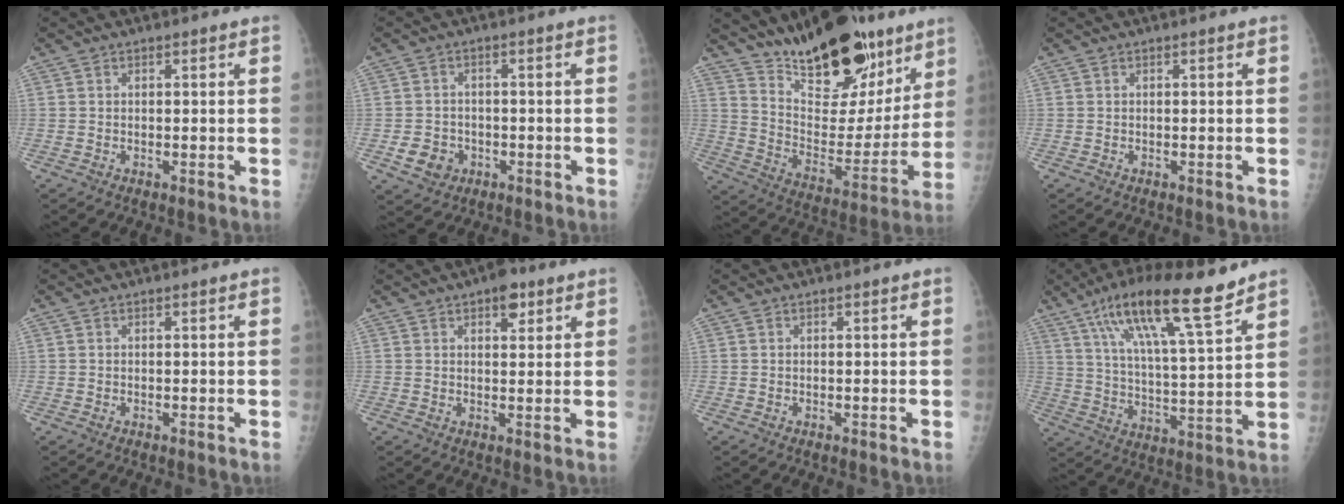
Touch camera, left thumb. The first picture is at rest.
{"total": 5.0, "force": [-1.6, 4.4, 1.8], "torque": [-0.014, 0.007, -0.020]}
{"total": 24.6, "force": [17.2, 10.3, 14.2], "torque": [-0.175, -0.090, 0.275]}
{"total": 0.0}
{"total": 0.0}
{"total": 4.8, "force": [2.8, 2.4, 3.2], "torque": [-0.025, -0.010, 0.035]}
{"total": 0.0}
{"total": 18.0, "force": [12.1, 2.9, 12.9], "torque": [-0.209, -0.051, 0.209]}